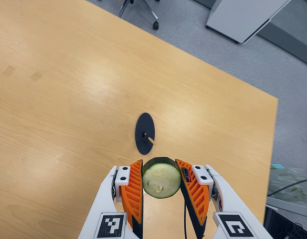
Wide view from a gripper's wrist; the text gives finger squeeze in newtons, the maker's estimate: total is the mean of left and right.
{"total": 9.3, "left": 8.3, "right": 10.3}